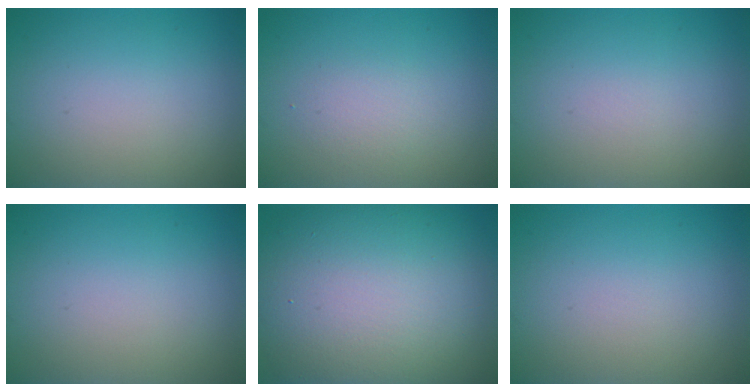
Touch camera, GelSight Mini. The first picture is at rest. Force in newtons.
{"total": 1.5, "press": 1.4, "slide": 0.1}
{"total": 0.0}
{"total": 0.0}
{"total": 15.7, "press": 15.7, "slide": 0.9}
{"total": 0.0}